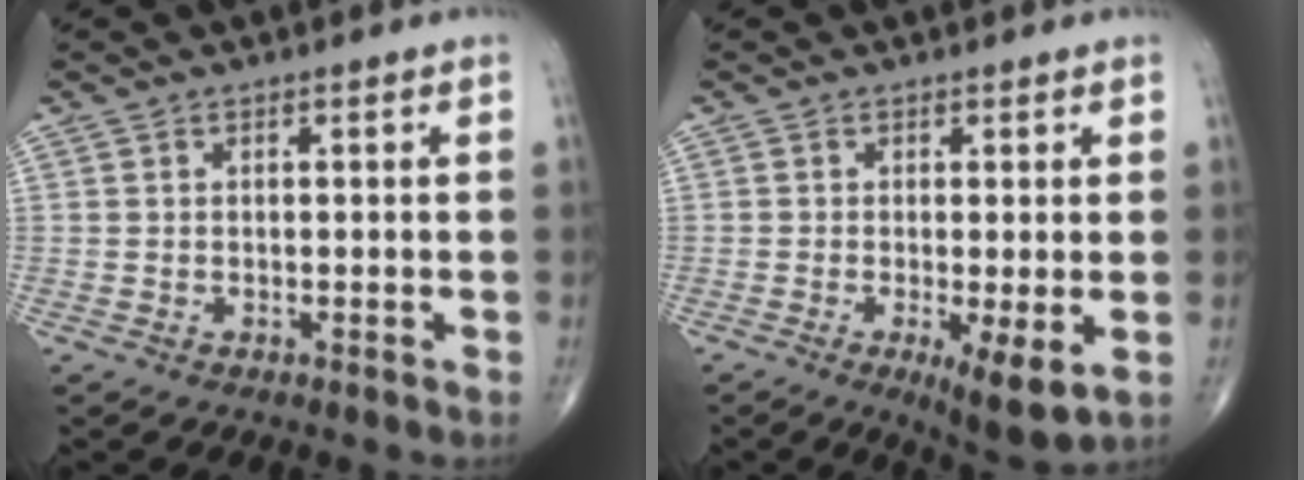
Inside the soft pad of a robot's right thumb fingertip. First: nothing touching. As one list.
[{"total": 6.4, "force": [-1.5, 1.6, 6.0], "torque": [-0.102, -0.022, -0.025]}]